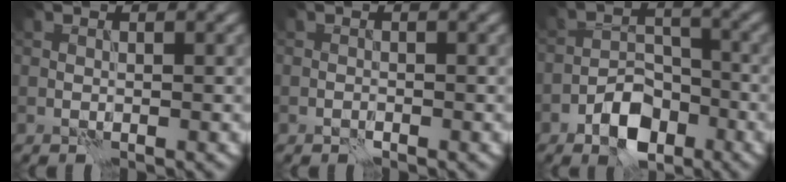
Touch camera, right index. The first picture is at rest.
{"total": 0.7, "force": [-0.5, 0.4, 0.3], "torque": [-0.006, 0.001, -0.010]}
{"total": 5.8, "force": [-3.4, 3.3, 3.4], "torque": [-0.052, 0.001, -0.066]}